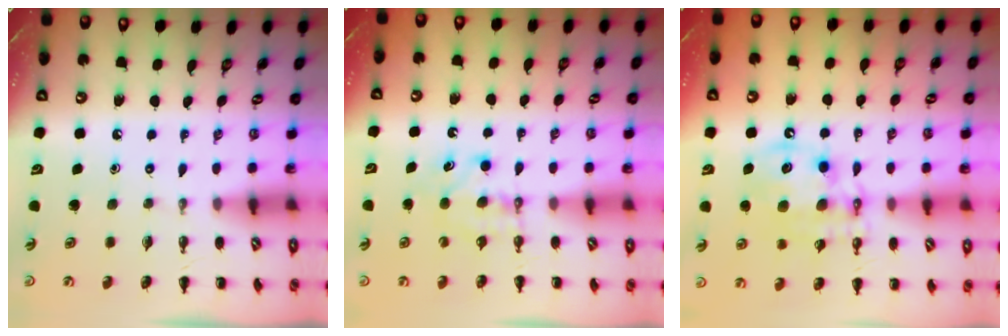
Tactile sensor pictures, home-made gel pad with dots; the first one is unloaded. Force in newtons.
{"total": 6.3, "press": 6.1, "slide": 1.4}
{"total": 12.3, "press": 11.9, "slide": 3.0}